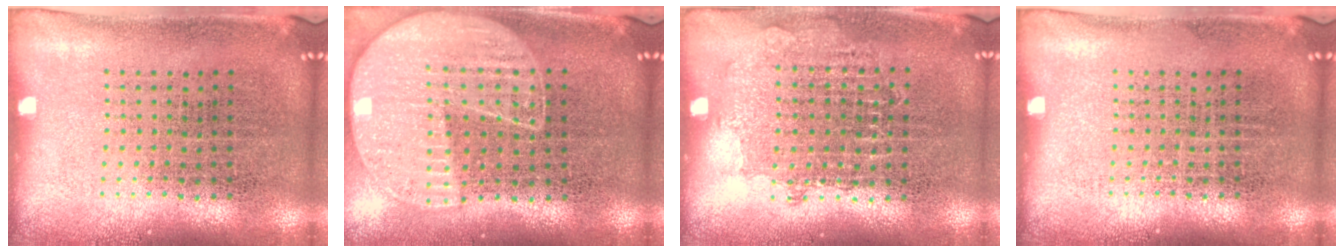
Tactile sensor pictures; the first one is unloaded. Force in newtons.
{"total": 1.5, "press": 1.4, "slide": 0.4}
{"total": 0.8, "press": 0.8, "slide": 0.2}
{"total": 0.0}